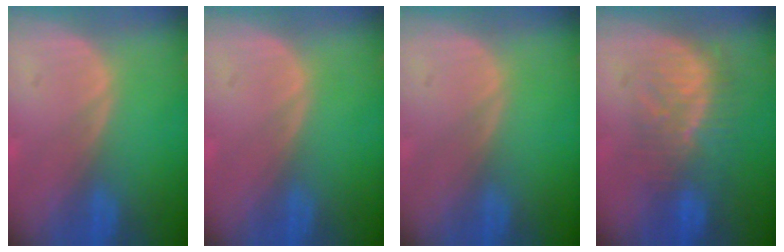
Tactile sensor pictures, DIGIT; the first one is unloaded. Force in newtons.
{"total": 0.0}
{"total": 0.0}
{"total": 8.1, "press": 7.9, "slide": 1.7}